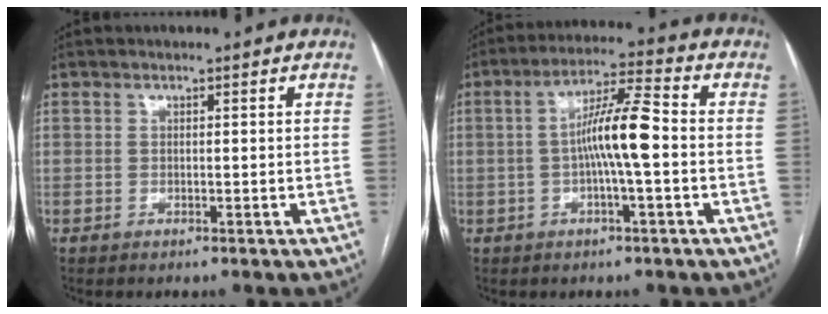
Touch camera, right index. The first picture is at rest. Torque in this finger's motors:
{"motor_torque": [1.47, -0.19, 0.50, 0.17]}